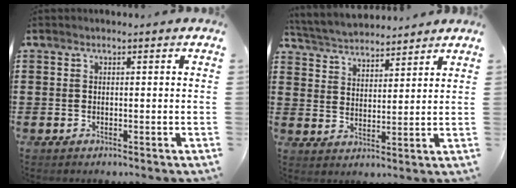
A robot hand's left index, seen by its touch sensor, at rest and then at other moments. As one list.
[{"total": 4.2, "force": [4.1, 0.6, 0.2], "torque": [-0.024, -0.020, 0.073]}]